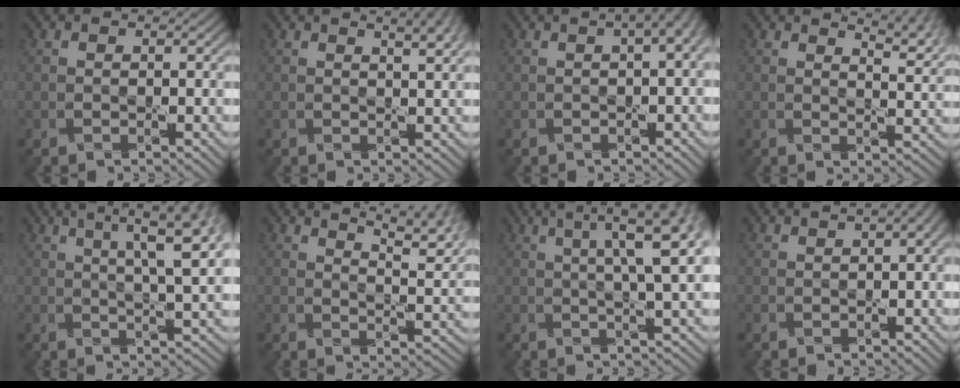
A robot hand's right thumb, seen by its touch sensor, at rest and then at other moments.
{"total": 5.2, "force": [3.0, 1.6, 3.9], "torque": [-0.042, 0.016, 0.019]}
{"total": 4.7, "force": [1.5, 1.5, 4.1], "torque": [-0.050, 0.014, 0.019]}
{"total": 5.7, "force": [4.5, 1.2, 3.3], "torque": [-0.048, -0.001, 0.058]}
{"total": 9.5, "force": [3.7, 2.1, 8.4], "torque": [-0.112, 0.022, 0.049]}
{"total": 9.2, "force": [6.8, 2.1, 5.8], "torque": [-0.083, 0.005, 0.084]}
{"total": 9.3, "force": [2.8, 1.8, 8.6], "torque": [-0.100, 0.028, 0.035]}
{"total": 5.2, "force": [1.5, 2.1, 4.5], "torque": [-0.058, 0.013, 0.012]}